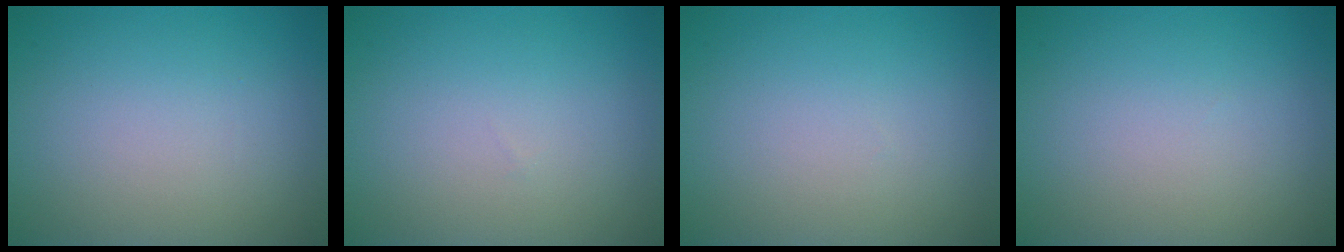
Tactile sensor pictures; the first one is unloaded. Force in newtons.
{"total": 0.0}
{"total": 0.0}
{"total": 0.0}